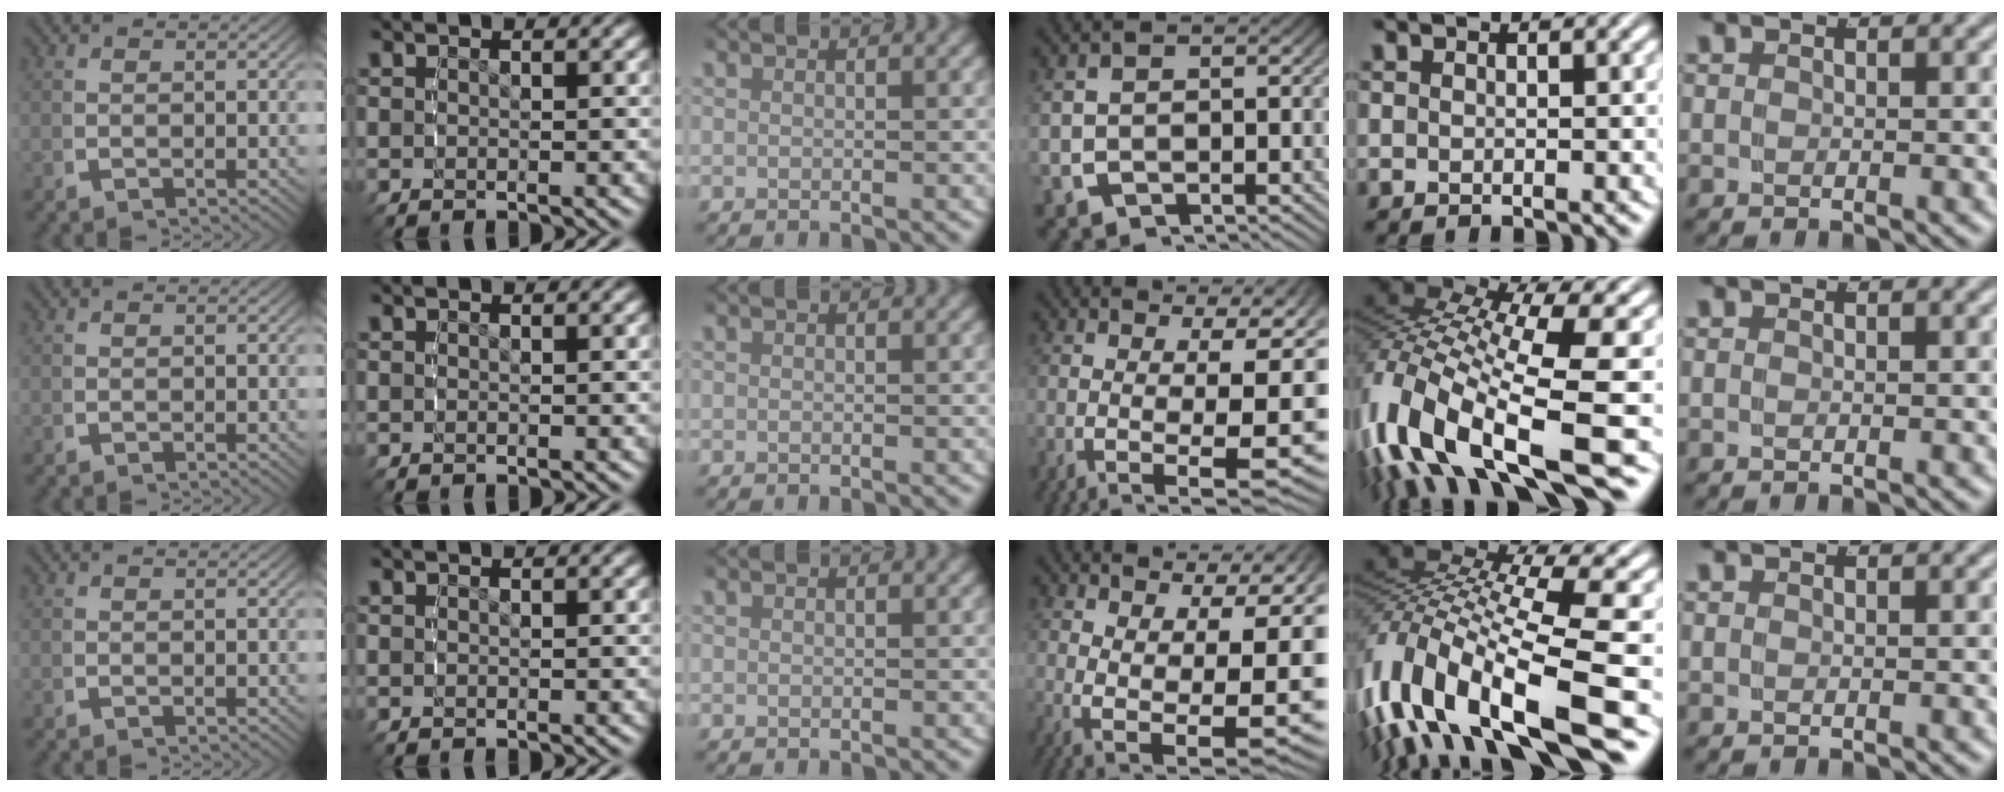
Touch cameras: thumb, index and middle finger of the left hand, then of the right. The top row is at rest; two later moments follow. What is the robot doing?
{"motion": "grasp_and_lifting", "object": "backpack"}